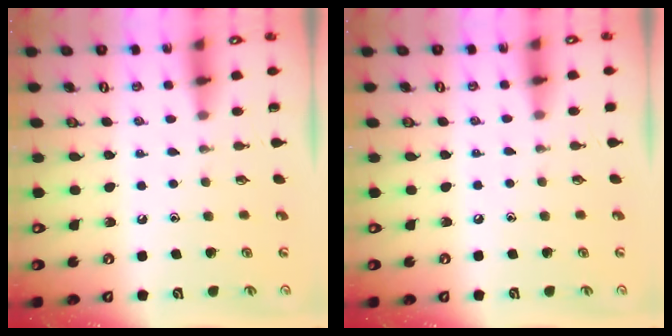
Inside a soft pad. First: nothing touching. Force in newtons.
{"total": 1.5, "press": 1.5, "slide": 0.2}